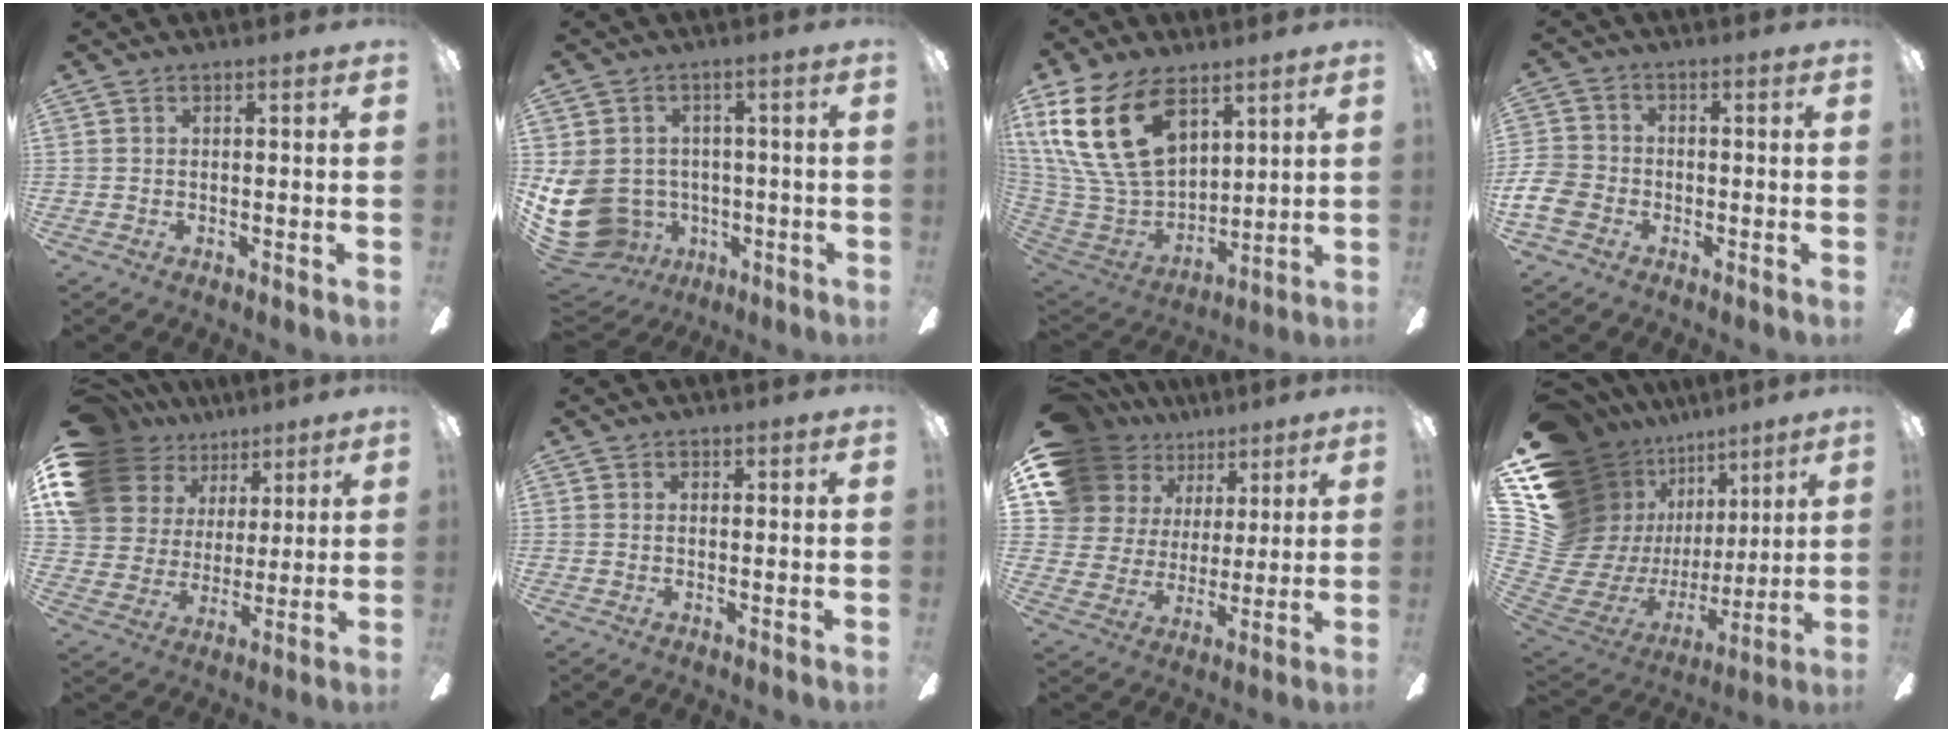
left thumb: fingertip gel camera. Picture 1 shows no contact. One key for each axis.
{"total": 13.8, "fx": -2.6, "fy": 11.9, "fz": 6.5, "tx": -0.164, "ty": 0.009, "tz": -0.040}
{"total": 24.1, "fx": 11.4, "fy": 15.0, "fz": 15.1, "tx": -0.334, "ty": -0.047, "tz": 0.207}
{"total": 7.2, "fx": -2.8, "fy": 5.8, "fz": 3.3, "tx": -0.084, "ty": 0.022, "tz": -0.052}
{"total": 18.6, "fx": 11.0, "fy": 13.2, "fz": 7.3, "tx": -0.156, "ty": -0.054, "tz": 0.216}
{"total": 0.5, "fx": 0.1, "fy": 0.5, "fz": 0.1, "tx": 0.007, "ty": -0.001, "tz": 0.000}
{"total": 16.8, "fx": 10.7, "fy": 11.9, "fz": 5.3, "tx": -0.120, "ty": -0.058, "tz": 0.215}
{"total": 20.4, "fx": 8.9, "fy": 15.8, "fz": 9.2, "tx": -0.197, "ty": -0.106, "tz": 0.218}